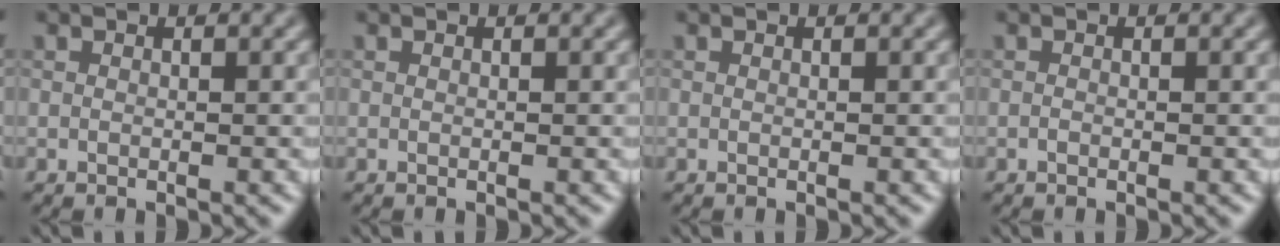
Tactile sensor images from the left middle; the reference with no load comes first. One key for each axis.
{"total": 0.0}
{"total": 0.0}
{"total": 0.0}